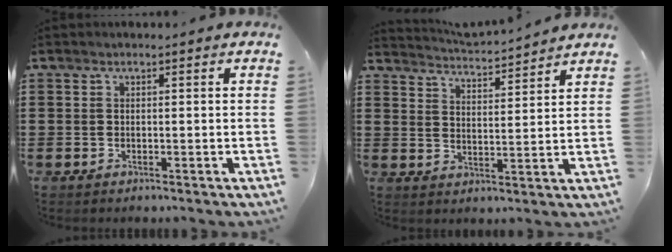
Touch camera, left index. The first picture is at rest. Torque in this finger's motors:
{"motor_torque": [2.14, 0.00, 0.02, 0.06]}